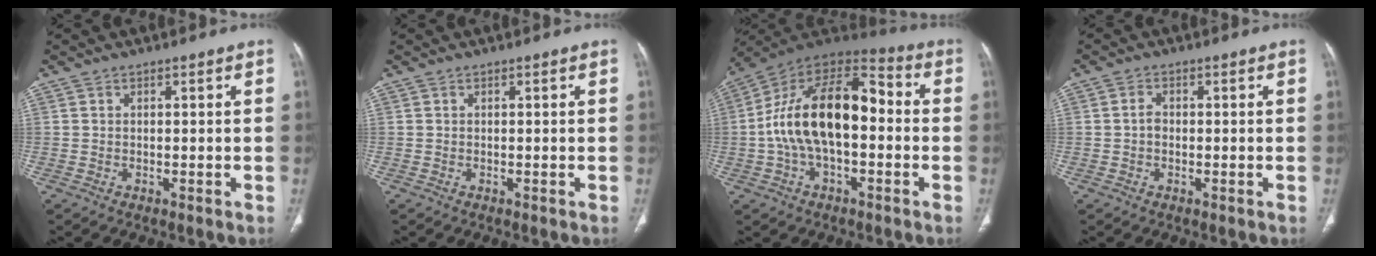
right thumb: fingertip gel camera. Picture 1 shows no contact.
{"total": 0.0}
{"total": 20.1, "force": [-0.8, 10.5, 17.1], "torque": [-0.293, 0.049, -0.020]}
{"total": 1.9, "force": [-0.2, 1.5, 1.2], "torque": [-0.018, 0.006, -0.005]}